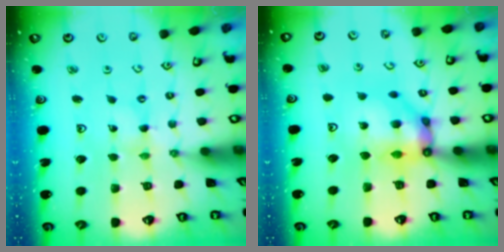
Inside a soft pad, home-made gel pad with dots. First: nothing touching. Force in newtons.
{"total": 10.6, "press": 10.6, "slide": 0.9}